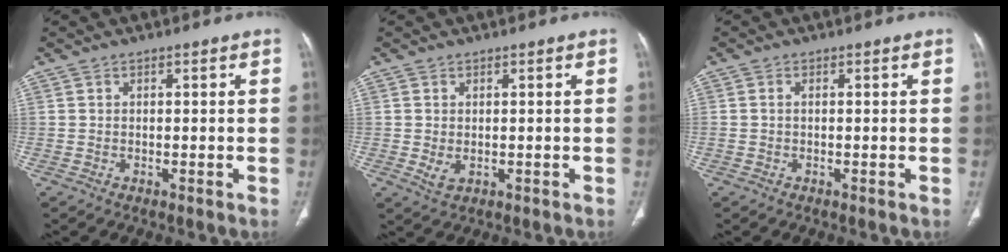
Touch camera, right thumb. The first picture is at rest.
{"total": 2.3, "force": [-0.2, 1.5, 1.7], "torque": [-0.035, -0.004, 0.005]}
{"total": 0.7, "force": [0.0, 0.3, 0.6], "torque": [-0.014, 0.000, -0.003]}